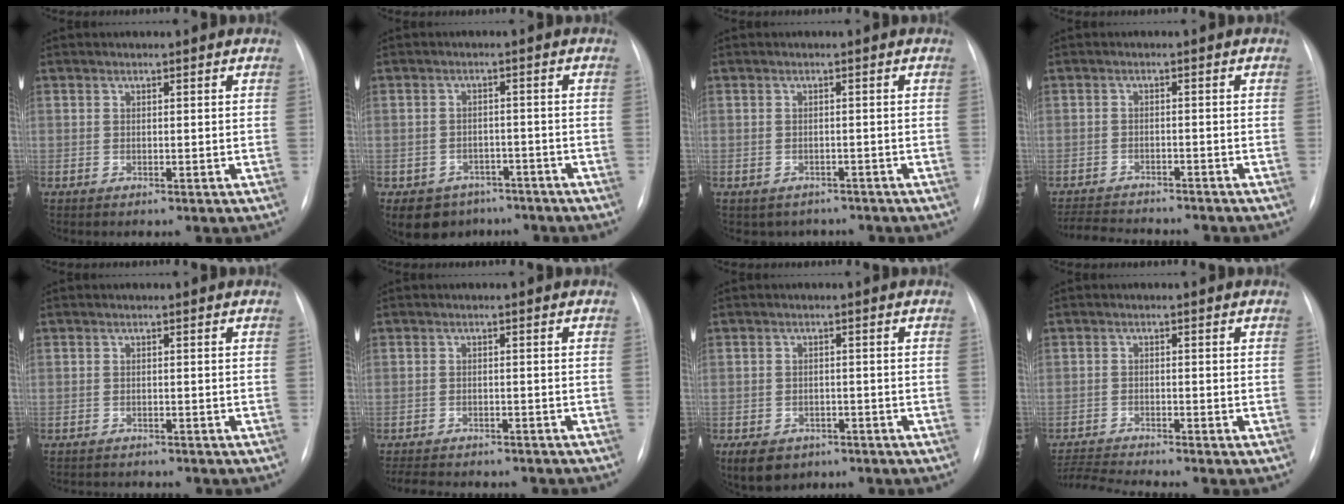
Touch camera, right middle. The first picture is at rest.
{"total": 6.7, "force": [-4.7, 4.8, 0.7], "torque": [-0.005, 0.017, -0.063]}
{"total": 4.0, "force": [-3.2, 2.4, 0.1], "torque": [0.003, 0.013, -0.038]}
{"total": 10.4, "force": [-9.6, 2.0, 3.4], "torque": [-0.059, -0.002, -0.133]}
{"total": 4.7, "force": [-4.4, 1.3, 1.1], "torque": [-0.010, -0.004, -0.057]}
{"total": 11.8, "force": [-10.3, 3.6, 4.4], "torque": [-0.083, -0.003, -0.128]}
{"total": 8.5, "force": [-5.2, 5.9, 3.1], "torque": [-0.068, -0.001, -0.073]}
{"total": 5.4, "force": [-5.0, -1.9, 0.8], "torque": [-0.021, -0.013, -0.090]}